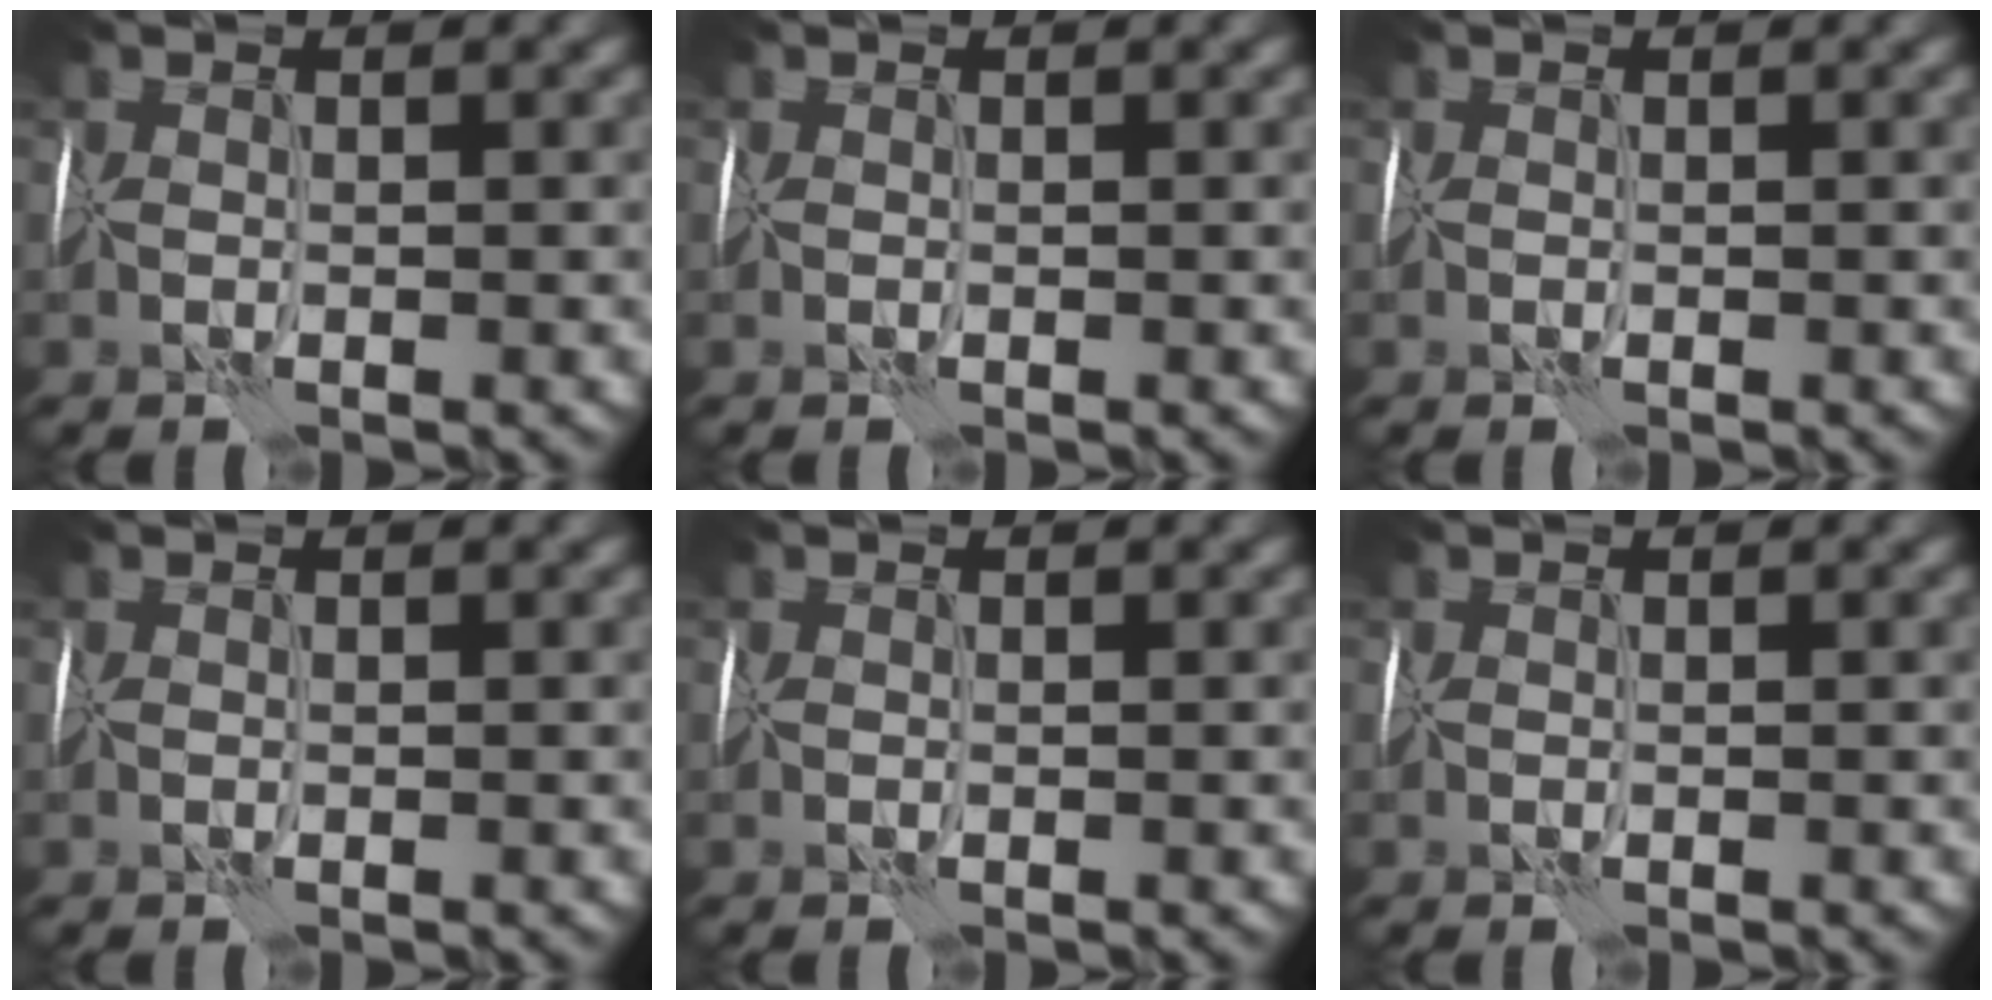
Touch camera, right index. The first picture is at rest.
{"total": 0.0}
{"total": 0.0}
{"total": 0.0}
{"total": 0.0}
{"total": 0.0}